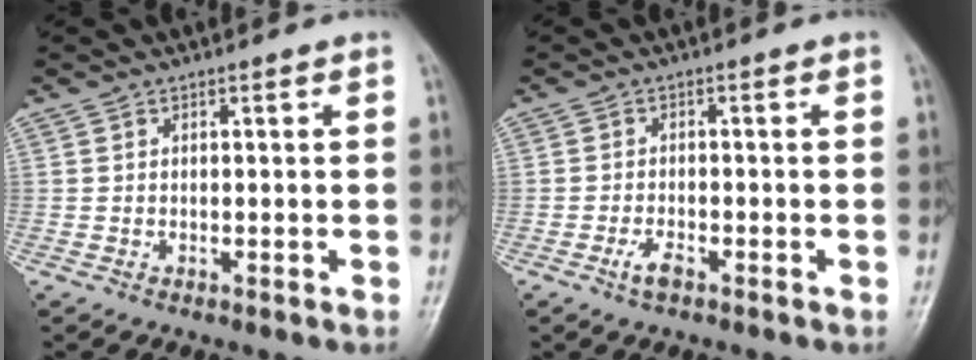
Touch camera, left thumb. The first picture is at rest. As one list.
[{"total": 2.5, "force": [-1.6, 1.0, 1.5], "torque": [-0.035, 0.009, -0.033]}]